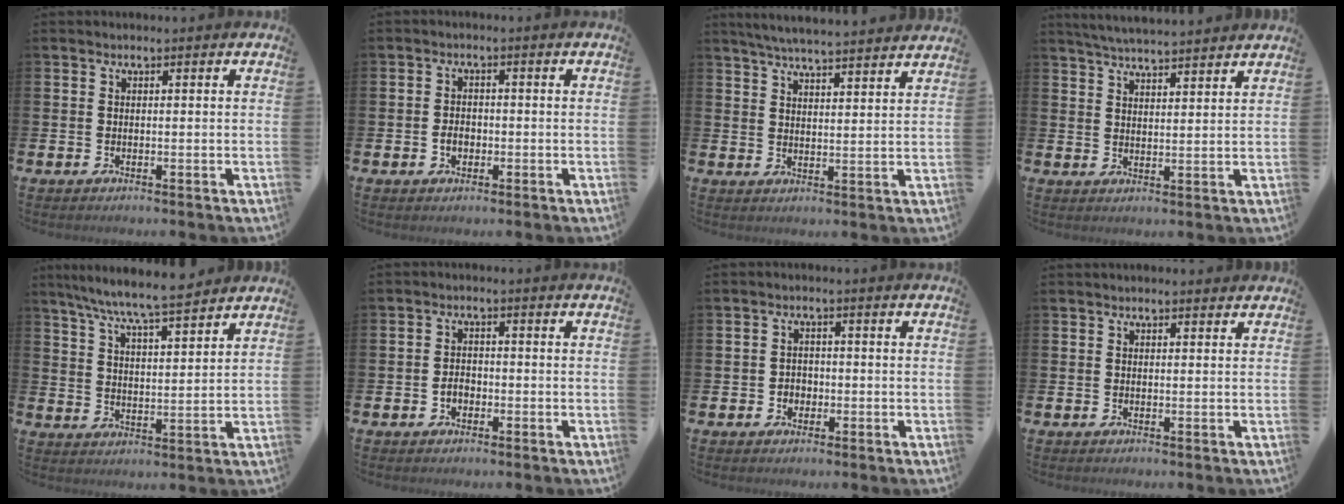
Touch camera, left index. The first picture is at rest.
{"total": 2.1, "force": [-0.6, 1.6, 1.3], "torque": [-0.015, 0.002, -0.016]}
{"total": 6.0, "force": [5.8, -0.2, 1.3], "torque": [-0.048, -0.038, 0.103]}
{"total": 4.8, "force": [4.8, -0.2, 0.5], "torque": [-0.022, -0.027, 0.085]}
{"total": 7.7, "force": [7.3, 0.1, 2.4], "torque": [-0.074, -0.043, 0.129]}
{"total": 1.9, "force": [-0.7, 1.4, 1.0], "torque": [-0.017, 0.004, -0.017]}
{"total": 1.9, "force": [-0.6, 1.7, 0.4], "torque": [-0.001, 0.002, -0.019]}
{"total": 0.8, "force": [0.8, 0.1, 0.1], "torque": [0.008, -0.003, 0.011]}